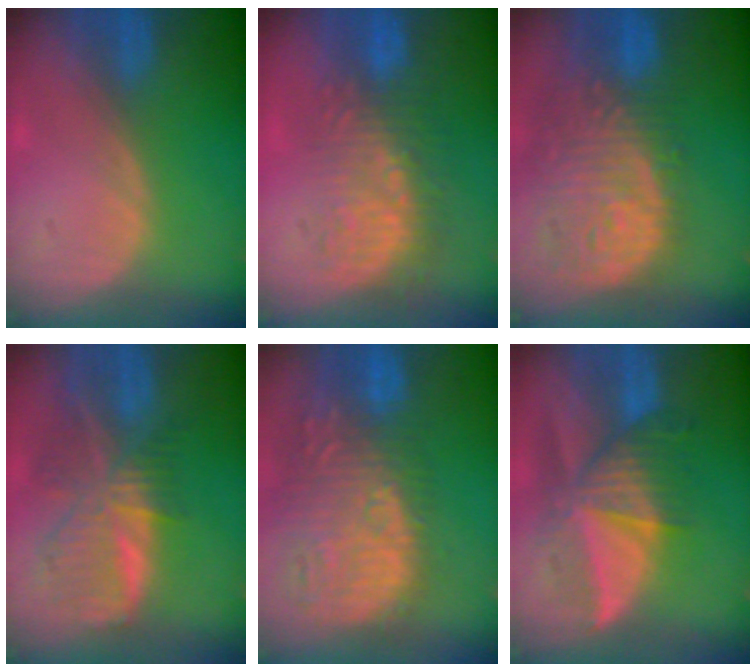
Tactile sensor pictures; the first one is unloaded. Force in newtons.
{"total": 9.1, "press": 8.7, "slide": 2.6}
{"total": 14.0, "press": 11.5, "slide": 7.9}
{"total": 9.1, "press": 7.9, "slide": 4.4}
{"total": 15.3, "press": 13.0, "slide": 8.1}
{"total": 8.8, "press": 8.0, "slide": 3.6}